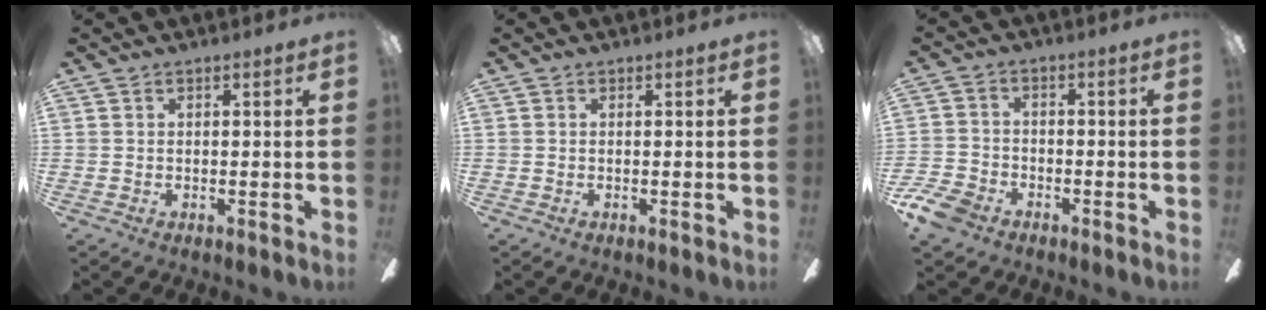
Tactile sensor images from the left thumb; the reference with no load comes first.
{"total": 0.0}
{"total": 7.3, "force": [-5.0, 4.4, 3.1], "torque": [-0.075, 0.026, -0.097]}